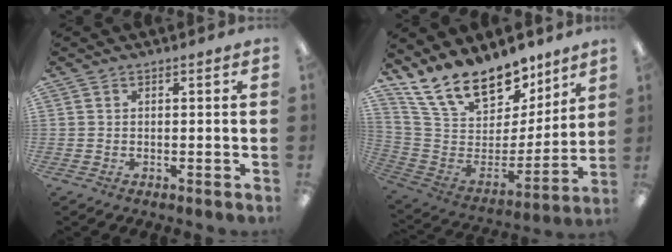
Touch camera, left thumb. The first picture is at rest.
{"total": 19.6, "force": [15.5, 9.1, 7.8], "torque": [-0.153, -0.113, 0.287]}